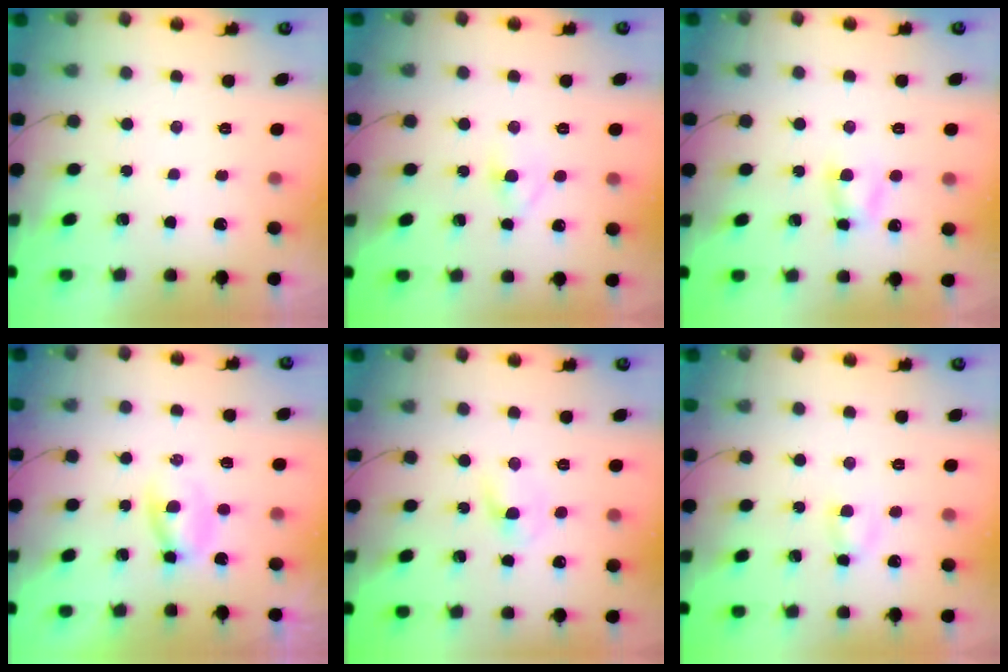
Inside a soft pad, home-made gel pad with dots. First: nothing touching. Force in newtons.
{"total": 2.8, "press": 2.7, "slide": 0.8}
{"total": 4.2, "press": 4.1, "slide": 1.0}
{"total": 2.2, "press": 2.0, "slide": 1.0}
{"total": 2.4, "press": 2.2, "slide": 1.0}
{"total": 3.7, "press": 3.5, "slide": 1.1}